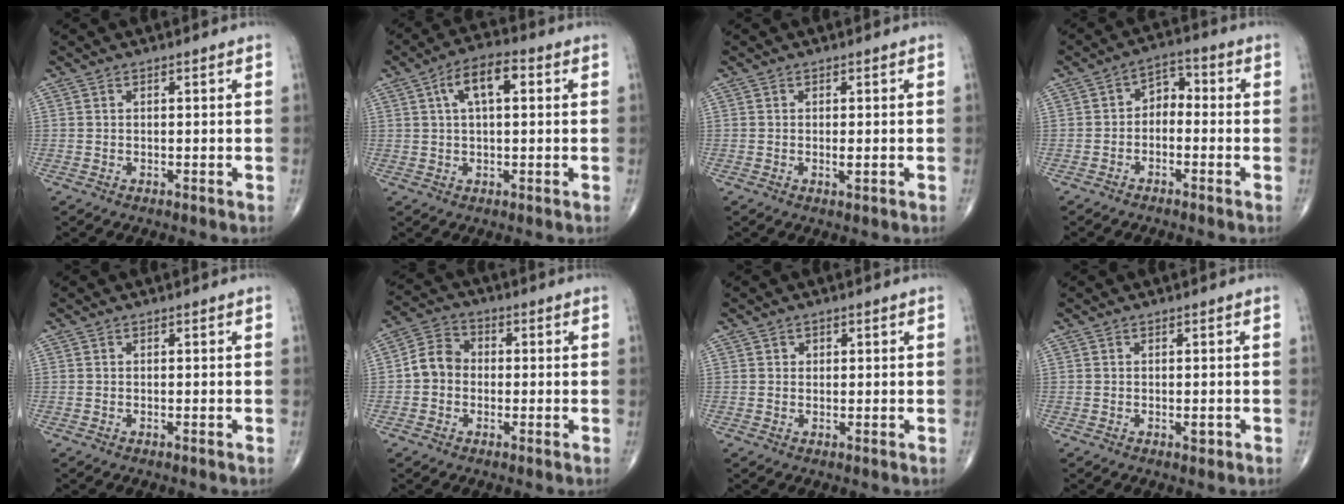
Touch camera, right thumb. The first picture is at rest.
{"total": 7.8, "force": [2.2, 3.5, 6.7], "torque": [-0.114, 0.018, 0.032]}
{"total": 1.0, "force": [-0.1, 0.2, 1.0], "torque": [-0.019, -0.004, -0.003]}
{"total": 4.6, "force": [-1.2, 3.2, 3.1], "torque": [-0.031, 0.032, -0.034]}
{"total": 0.0}
{"total": 6.2, "force": [-0.7, 5.4, 3.1], "torque": [-0.040, 0.023, -0.027]}
{"total": 0.7, "force": [0.2, 0.7, 0.2], "torque": [0.005, 0.000, 0.002]}
{"total": 1.0, "force": [-0.4, 0.5, 0.8], "torque": [-0.010, -0.002, -0.006]}